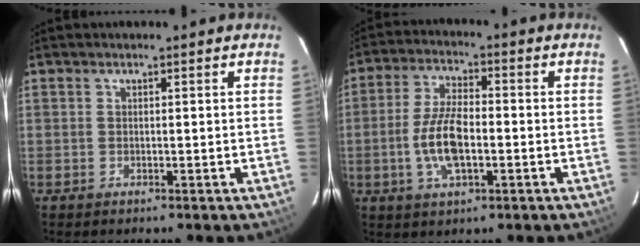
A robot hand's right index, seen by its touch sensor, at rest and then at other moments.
{"total": 9.3, "force": [-2.1, 3.9, 8.2], "torque": [-0.170, 0.004, -0.040]}